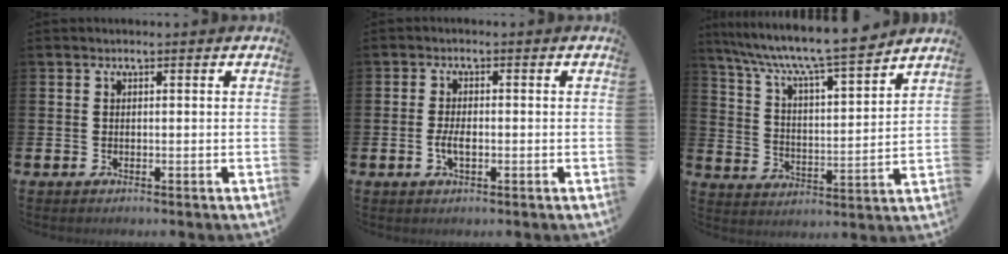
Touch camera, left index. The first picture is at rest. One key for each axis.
{"total": 2.5, "fx": -0.6, "fy": 1.1, "fz": 2.2, "tx": -0.036, "ty": 0.000, "tz": -0.013}
{"total": 9.1, "fx": 8.4, "fy": 0.7, "fz": 3.3, "tx": -0.093, "ty": -0.064, "tz": 0.140}